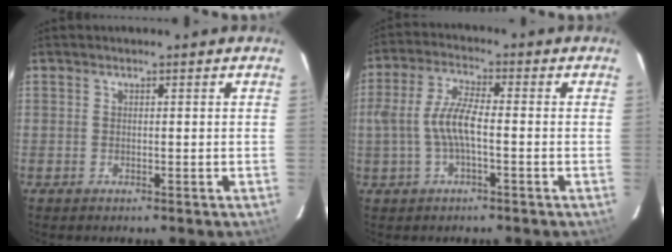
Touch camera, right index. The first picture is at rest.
{"total": 7.8, "force": [-1.3, 2.2, 7.4], "torque": [-0.154, 0.008, -0.024]}